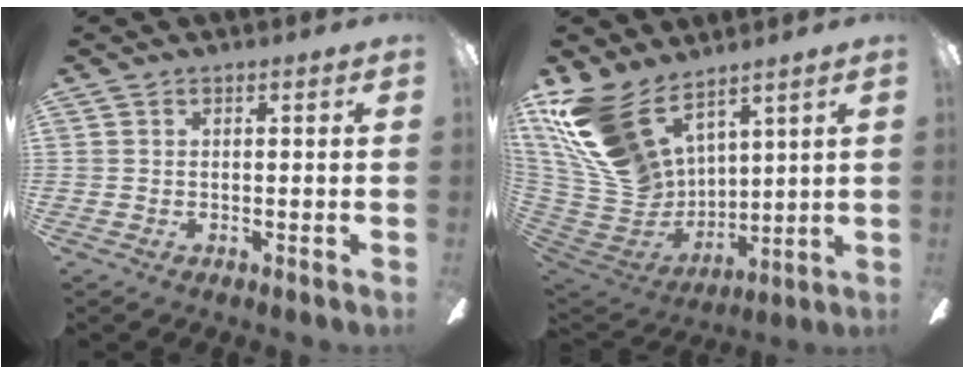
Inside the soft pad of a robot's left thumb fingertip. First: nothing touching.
{"total": 19.9, "force": [13.0, 11.3, 10.1], "torque": [-0.248, -0.073, 0.245]}